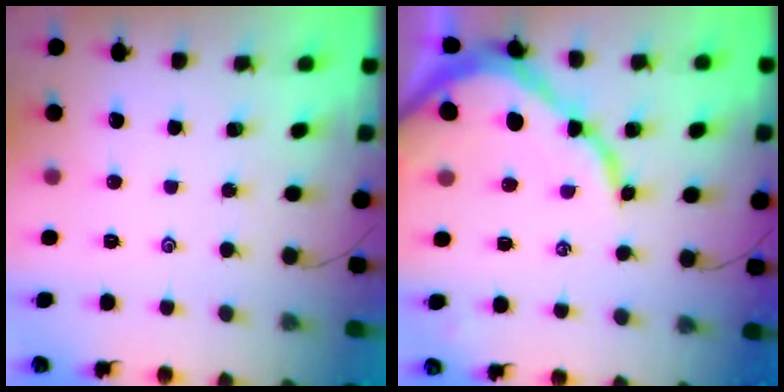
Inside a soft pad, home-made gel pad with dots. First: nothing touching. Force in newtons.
{"total": 11.7, "press": 11.7, "slide": 1.3}